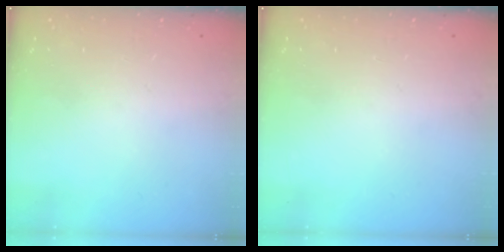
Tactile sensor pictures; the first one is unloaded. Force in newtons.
{"total": 0.0}